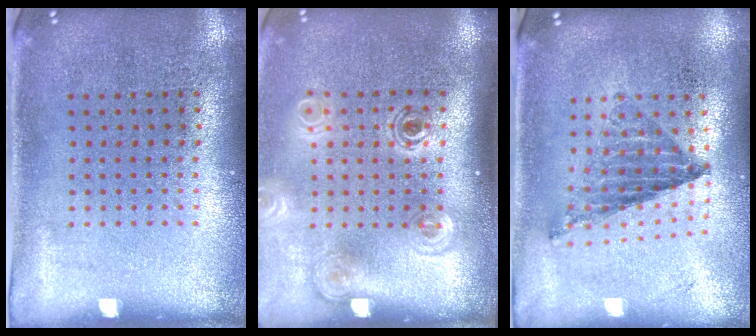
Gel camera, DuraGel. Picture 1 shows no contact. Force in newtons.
{"total": 1.9, "press": 1.3, "slide": 1.4}
{"total": 0.8, "press": 0.8, "slide": 0.2}